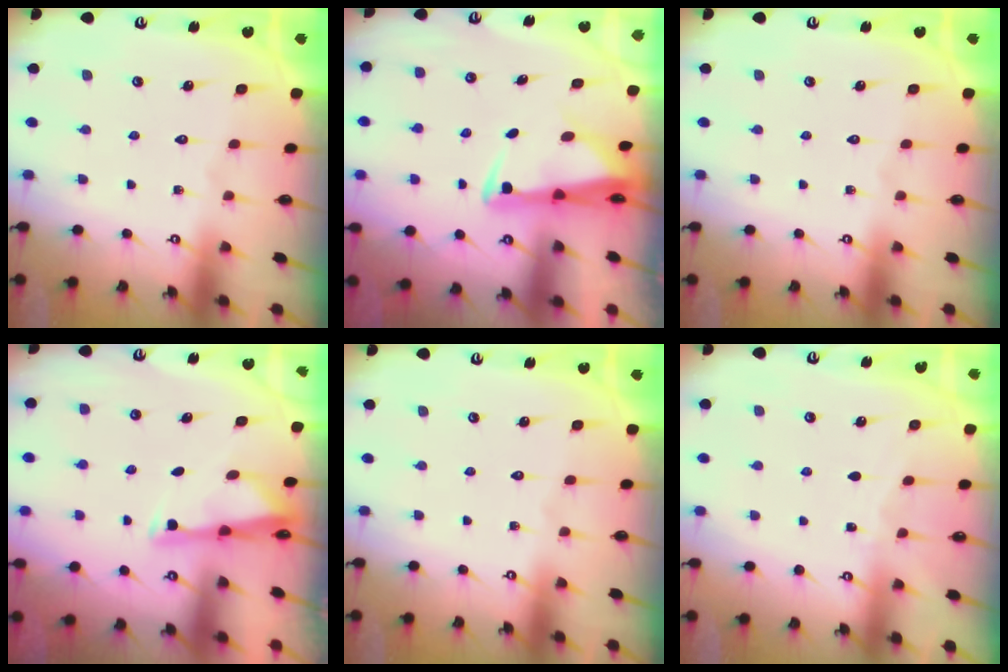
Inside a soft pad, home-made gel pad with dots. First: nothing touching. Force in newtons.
{"total": 2.9, "press": 2.8, "slide": 1.0}
{"total": 0.0}
{"total": 3.2, "press": 3.2, "slide": 0.4}
{"total": 0.0}
{"total": 2.9, "press": 2.8, "slide": 0.3}